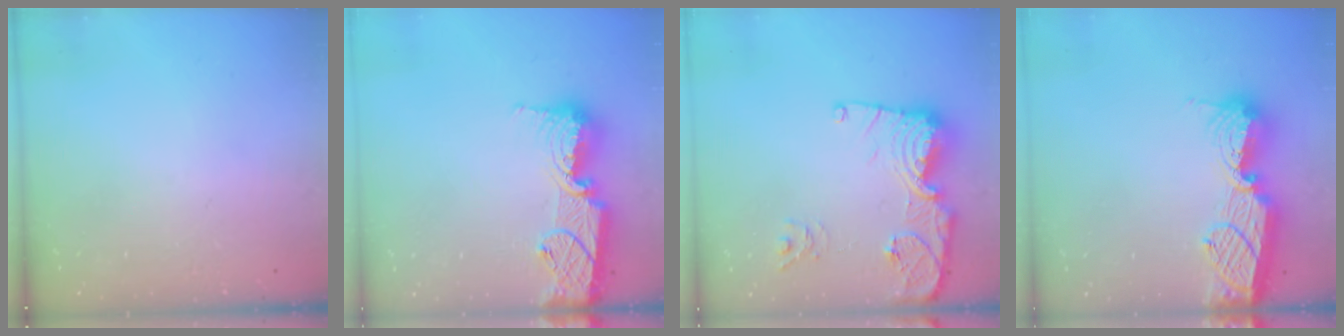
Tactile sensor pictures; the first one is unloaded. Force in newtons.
{"total": 16.0, "press": 15.9, "slide": 1.4}
{"total": 17.1, "press": 17.0, "slide": 1.9}
{"total": 15.2, "press": 15.1, "slide": 1.3}